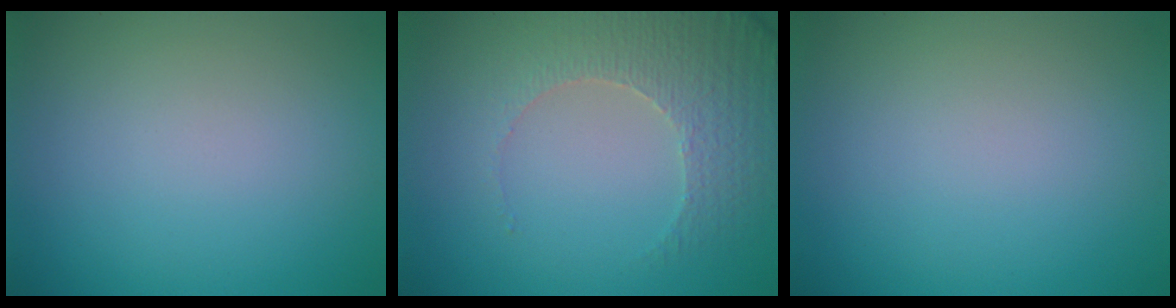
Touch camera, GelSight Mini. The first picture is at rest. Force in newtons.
{"total": 3.8, "press": 3.6, "slide": 1.2}
{"total": 0.0}